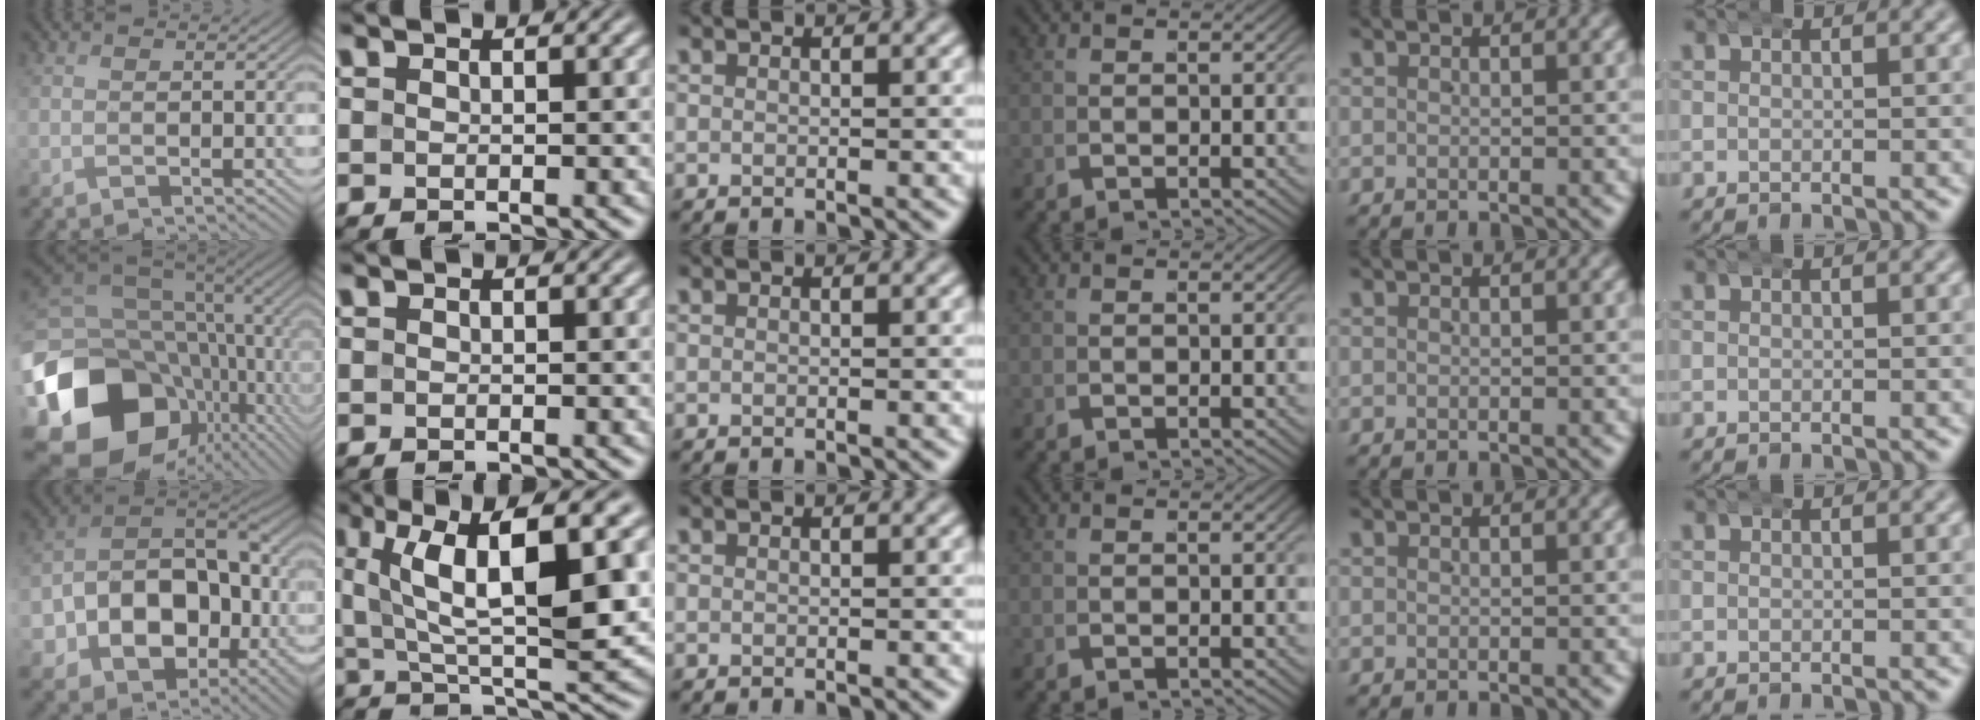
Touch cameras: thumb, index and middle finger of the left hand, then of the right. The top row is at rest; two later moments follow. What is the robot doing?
{"motion": "wrap", "object": "aluminum foil"}